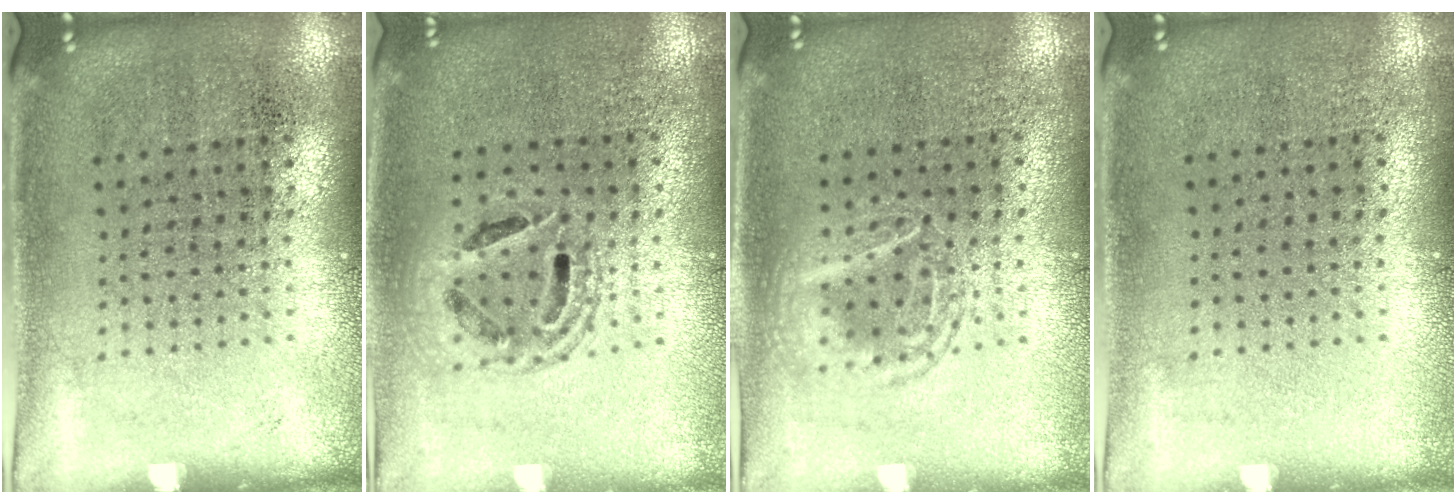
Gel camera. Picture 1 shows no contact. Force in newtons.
{"total": 1.4, "press": 1.2, "slide": 0.7}
{"total": 1.3, "press": 1.2, "slide": 0.2}
{"total": 0.0}